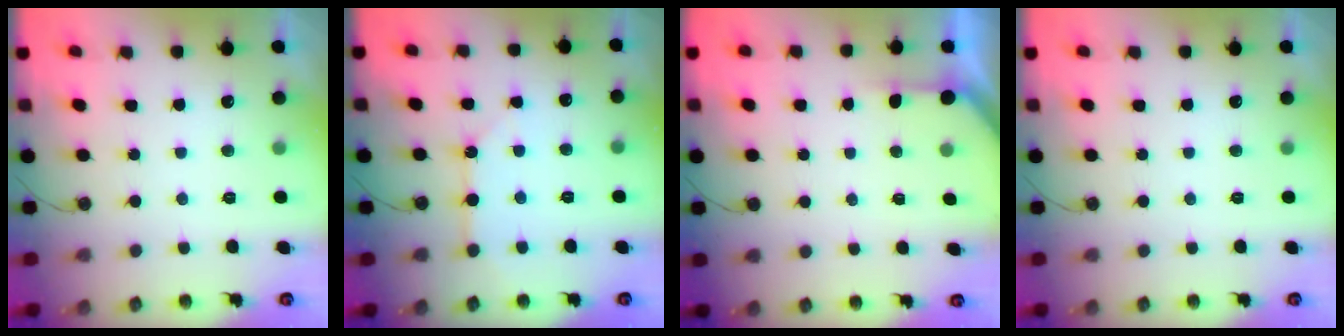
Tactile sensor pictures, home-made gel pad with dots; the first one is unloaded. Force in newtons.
{"total": 4.5, "press": 4.5, "slide": 0.4}
{"total": 1.6, "press": 1.6, "slide": 0.2}
{"total": 0.0}